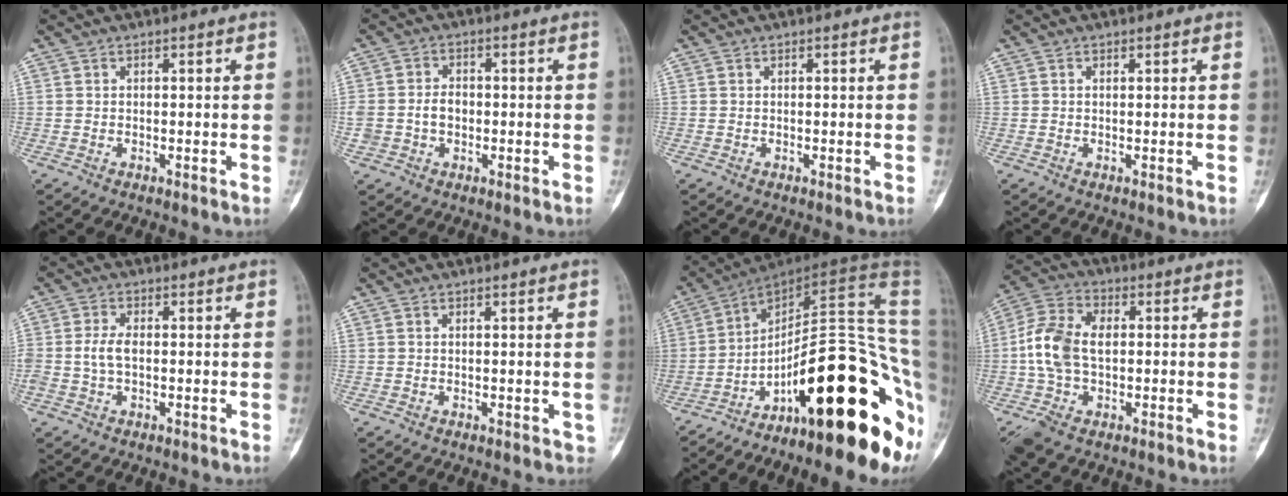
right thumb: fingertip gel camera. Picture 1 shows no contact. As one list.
[{"total": 4.6, "force": [-0.6, 3.5, 2.9], "torque": [-0.052, 0.013, -0.009]}, {"total": 0.0}, {"total": 0.0}, {"total": 3.8, "force": [-0.3, 2.1, 3.1], "torque": [-0.071, 0.007, -0.007]}, {"total": 0.5, "force": [0.2, 0.4, 0.3], "torque": [-0.001, 0.000, 0.003]}, {"total": 26.4, "force": [-9.1, 6.8, 23.8], "torque": [-0.242, 0.091, -0.129]}, {"total": 13.5, "force": [-0.7, 8.2, 10.8], "torque": [-0.220, 0.020, -0.013]}]